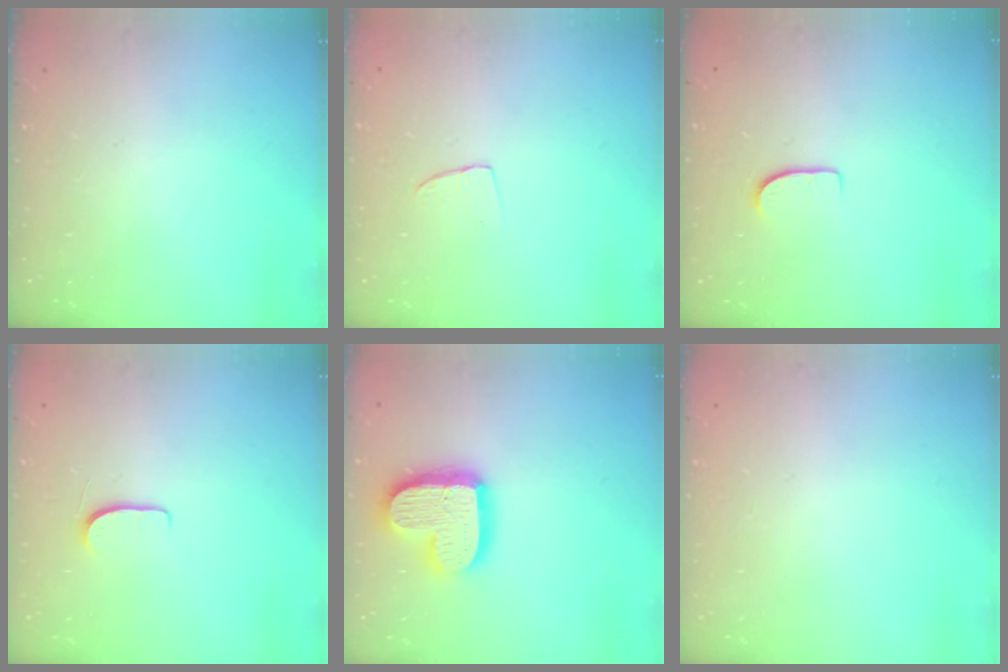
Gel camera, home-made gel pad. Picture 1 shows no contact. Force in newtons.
{"total": 2.9, "press": 2.9, "slide": 0.2}
{"total": 6.1, "press": 6.1, "slide": 0.5}
{"total": 5.0, "press": 5.0, "slide": 0.5}
{"total": 17.0, "press": 17.0, "slide": 1.4}
{"total": 0.7, "press": 0.6, "slide": 0.3}